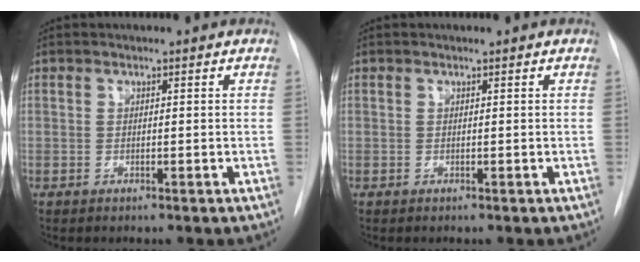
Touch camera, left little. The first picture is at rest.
{"total": 0.0}